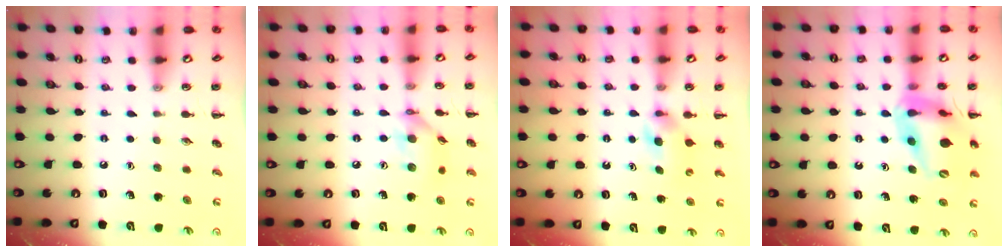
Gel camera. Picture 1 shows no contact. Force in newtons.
{"total": 11.8, "press": 11.7, "slide": 1.9}
{"total": 3.9, "press": 3.6, "slide": 1.3}
{"total": 18.7, "press": 18.4, "slide": 3.0}